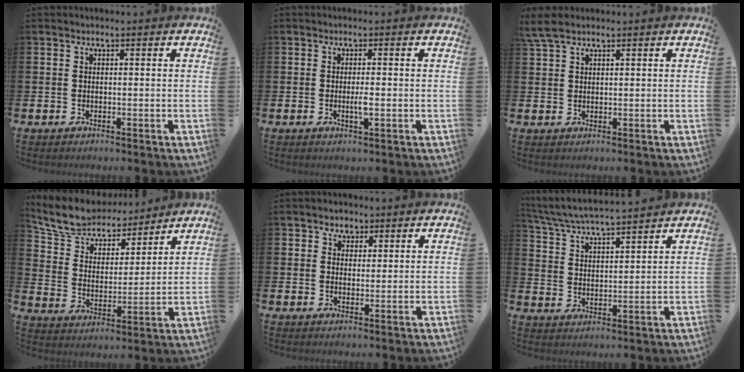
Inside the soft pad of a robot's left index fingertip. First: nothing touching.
{"total": 1.6, "force": [-0.3, 0.3, 1.6], "torque": [-0.030, 0.000, -0.006]}
{"total": 3.4, "force": [2.6, 1.2, 1.8], "torque": [-0.040, 0.001, 0.047]}
{"total": 9.1, "force": [8.4, 3.0, 1.8], "torque": [-0.079, -0.055, 0.152]}
{"total": 2.7, "force": [2.1, 1.8, 0.1], "torque": [-0.003, 0.002, 0.036]}
{"total": 5.6, "force": [5.4, 0.1, 1.1], "torque": [-0.050, -0.035, 0.095]}